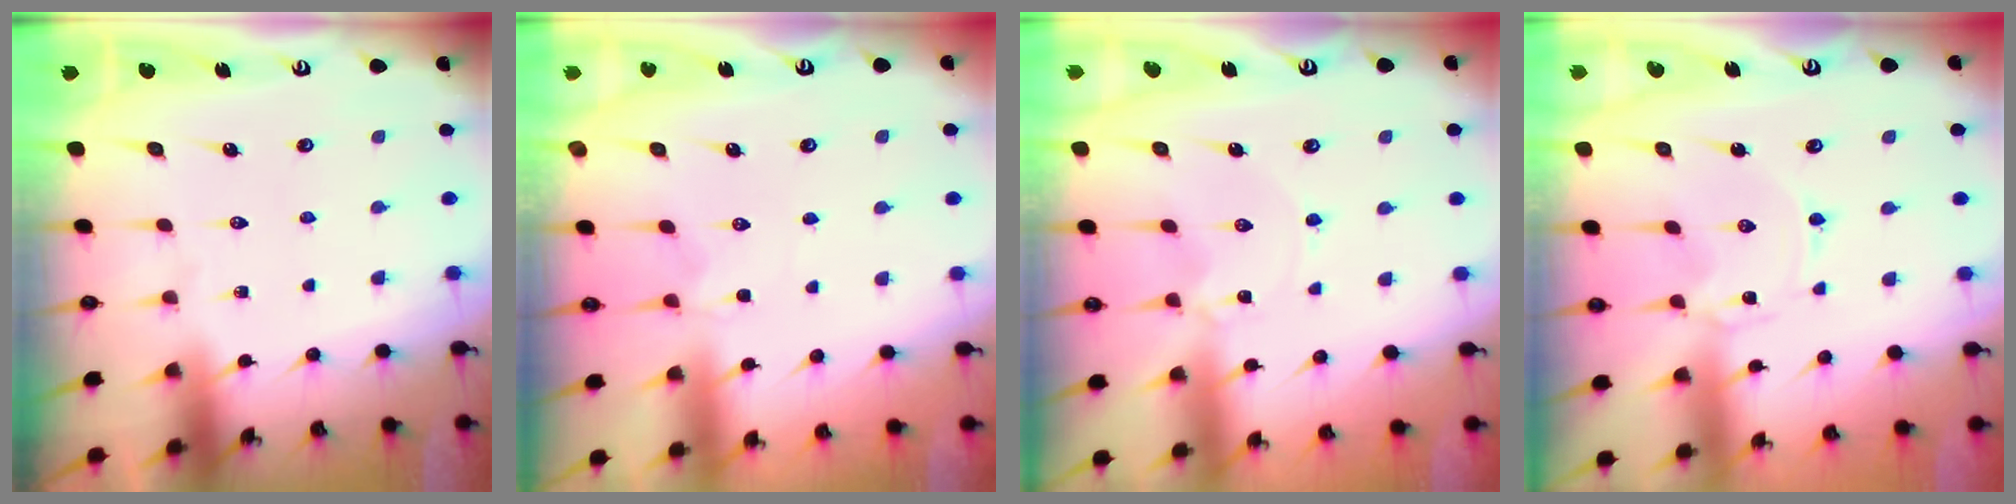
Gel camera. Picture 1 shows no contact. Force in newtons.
{"total": 1.6, "press": 1.6, "slide": 0.4}
{"total": 1.2, "press": 1.1, "slide": 0.3}
{"total": 0.0}